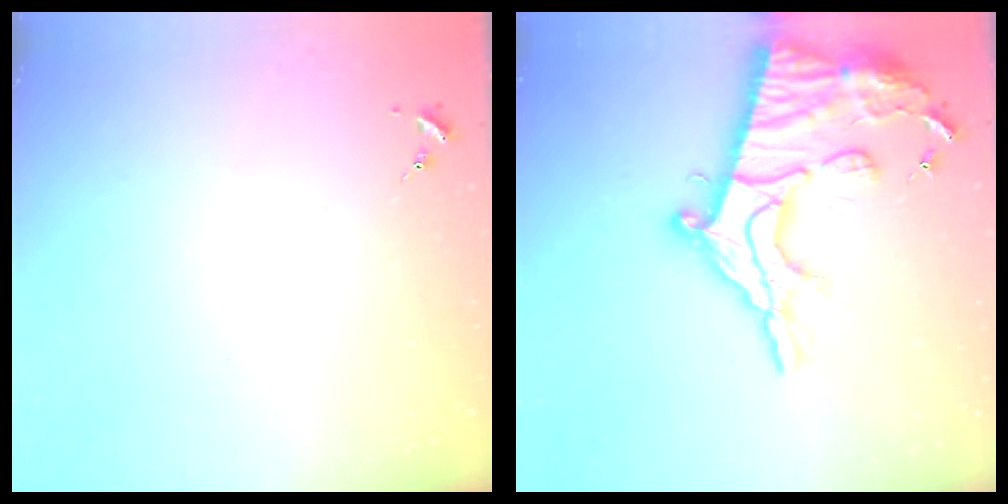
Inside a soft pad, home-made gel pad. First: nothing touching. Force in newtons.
{"total": 24.8, "press": 24.7, "slide": 2.4}